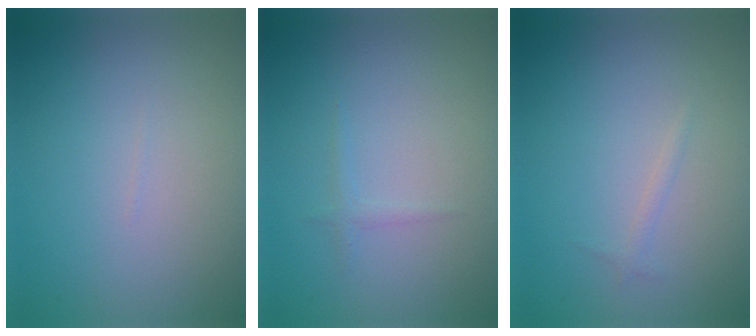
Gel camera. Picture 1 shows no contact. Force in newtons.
{"total": 0.6, "press": 0.6, "slide": 0.0}
{"total": 0.6, "press": 0.6, "slide": 0.1}